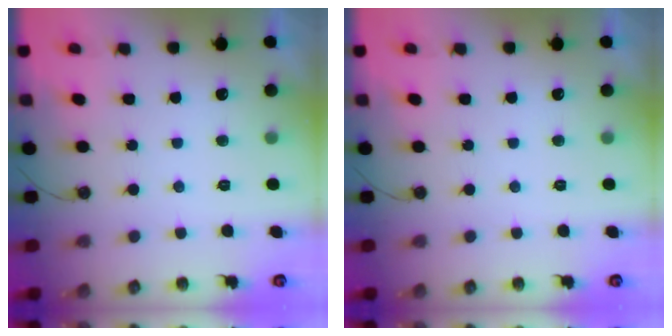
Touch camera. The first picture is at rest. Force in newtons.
{"total": 0.0}